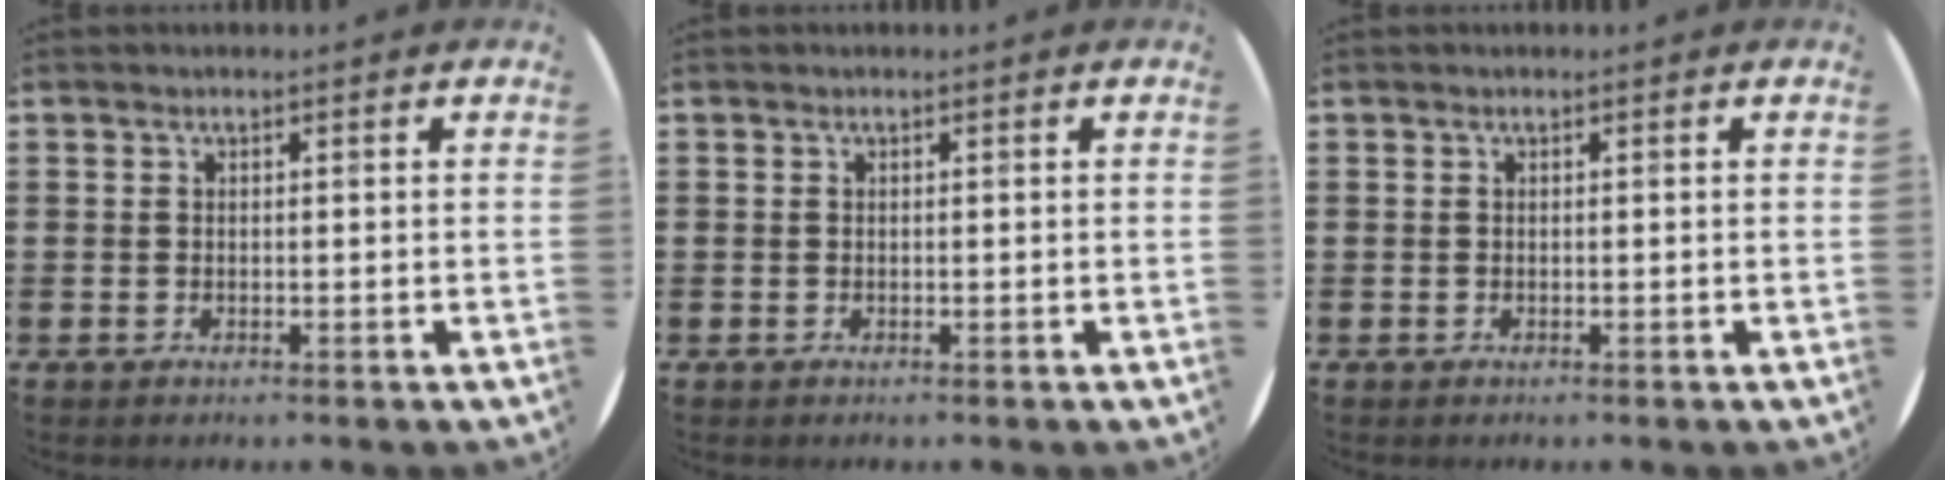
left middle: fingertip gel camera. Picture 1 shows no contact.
{"total": 0.0}
{"total": 0.0}